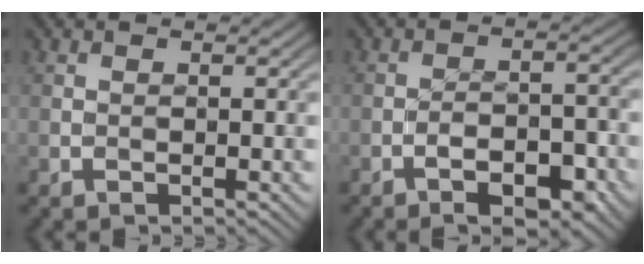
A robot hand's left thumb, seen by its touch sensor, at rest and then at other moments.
{"total": 6.3, "force": [-4.1, 2.1, 4.3], "torque": [-0.057, 0.005, -0.058]}